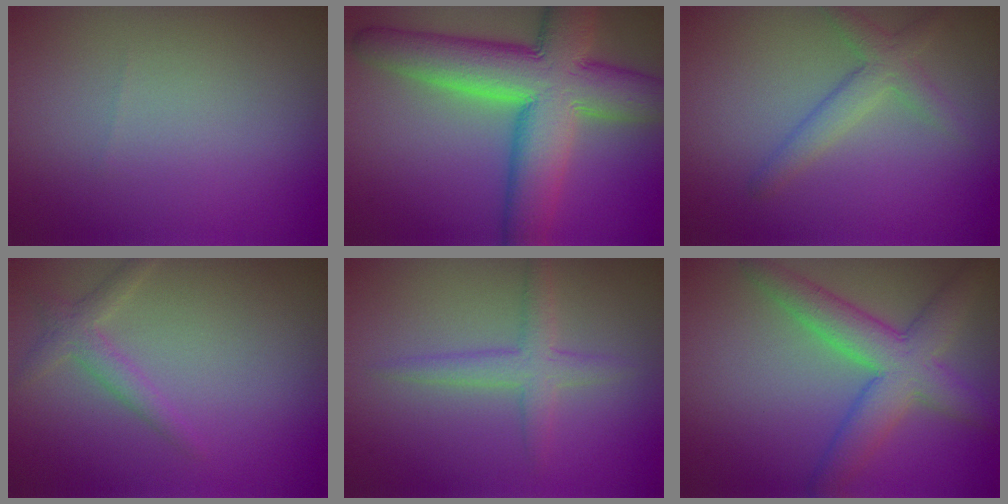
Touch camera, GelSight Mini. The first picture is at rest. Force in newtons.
{"total": 12.2, "press": 12.2, "slide": 0.6}
{"total": 2.7, "press": 2.7, "slide": 0.1}
{"total": 1.9, "press": 1.9, "slide": 0.1}
{"total": 2.7, "press": 2.7, "slide": 0.1}
{"total": 6.0, "press": 6.0, "slide": 0.2}